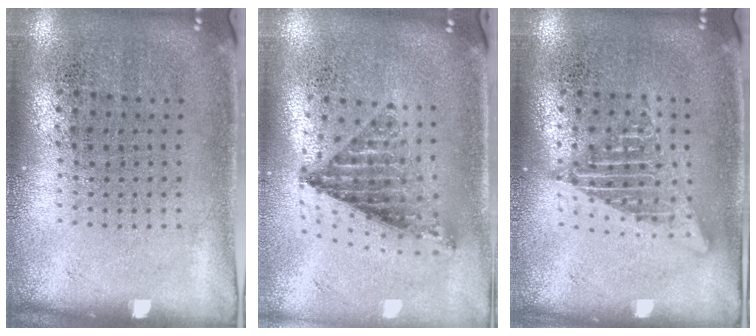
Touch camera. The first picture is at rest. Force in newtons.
{"total": 1.0, "press": 0.9, "slide": 0.4}
{"total": 2.7, "press": 2.7, "slide": 0.3}